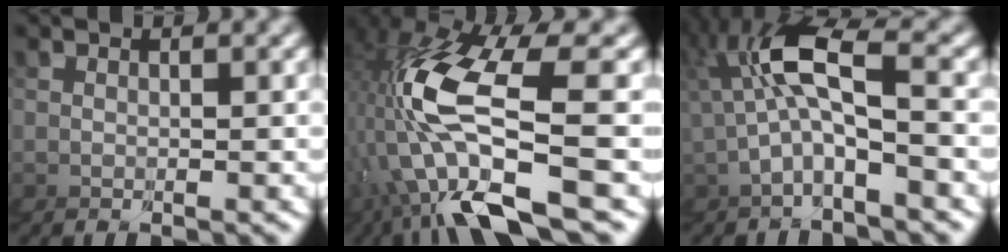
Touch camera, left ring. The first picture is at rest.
{"total": 7.5, "force": [-1.2, 3.5, 6.5], "torque": [-0.213, -0.018, -0.002]}
{"total": 5.2, "force": [0.3, 3.4, 3.9], "torque": [-0.113, 0.006, -0.001]}